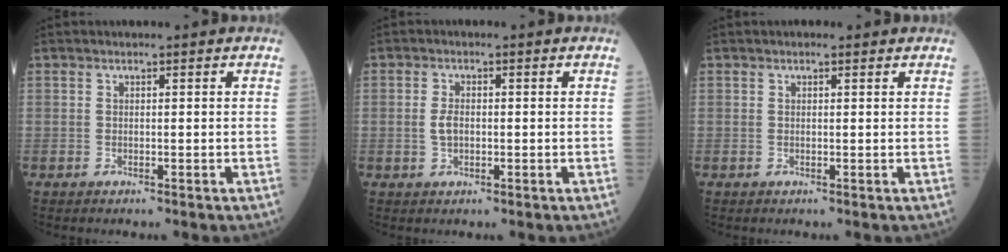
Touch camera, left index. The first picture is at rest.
{"total": 2.3, "force": [-0.3, 1.3, 1.9], "torque": [-0.043, 0.002, -0.008]}
{"total": 0.6, "force": [0.4, 0.3, 0.4], "torque": [-0.013, 0.001, 0.003]}